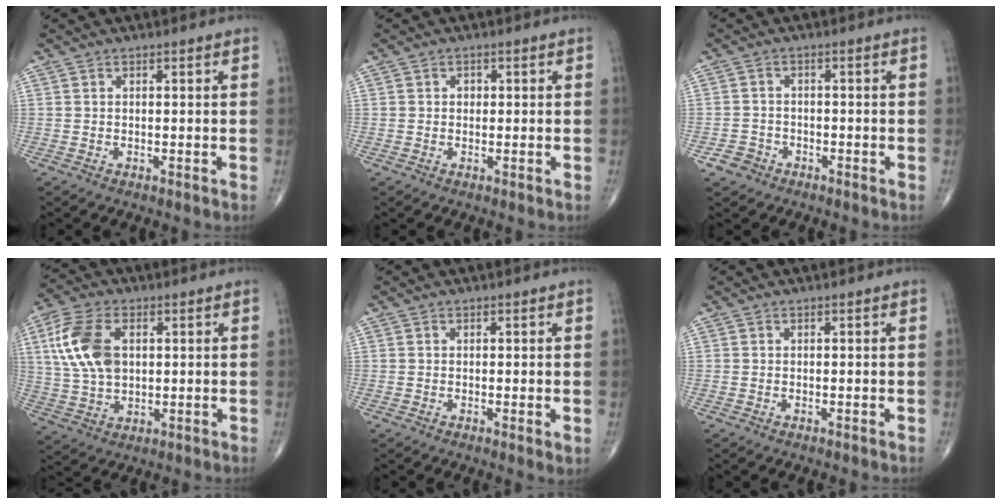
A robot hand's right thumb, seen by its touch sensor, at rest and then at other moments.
{"total": 1.1, "force": [0.1, 1.0, 0.5], "torque": [-0.001, 0.003, 0.000]}
{"total": 3.0, "force": [-1.8, 2.3, 0.3], "torque": [0.002, 0.013, -0.032]}
{"total": 12.5, "force": [2.9, 7.6, 9.5], "torque": [-0.193, 0.003, 0.057]}
{"total": 1.4, "force": [-0.1, 0.4, 1.3], "torque": [-0.024, -0.007, -0.002]}
{"total": 0.0}